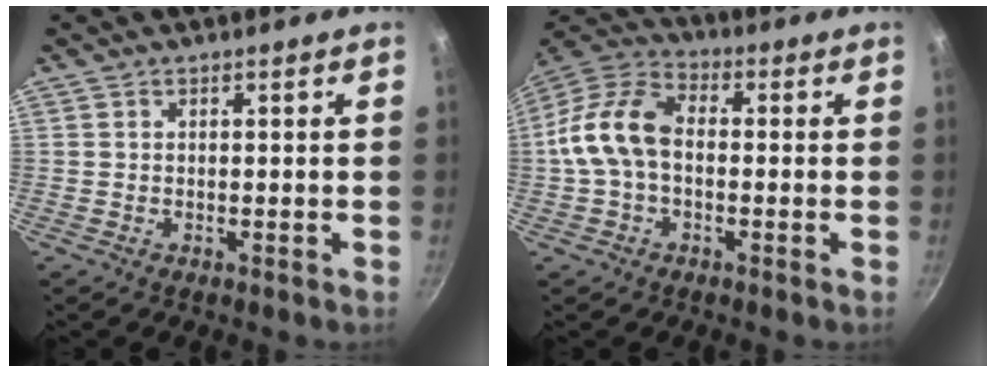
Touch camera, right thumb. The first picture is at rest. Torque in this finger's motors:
{"motor_torque": [0.62, 2.11, 1.04, -0.57, 0.14]}